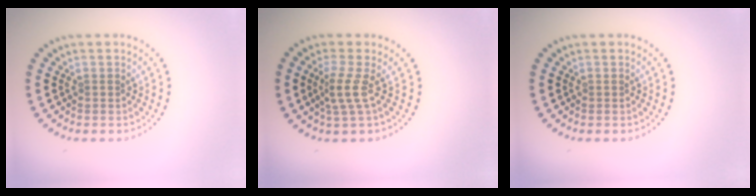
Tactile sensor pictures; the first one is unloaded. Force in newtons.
{"total": 2.4, "press": 1.6, "slide": 1.8}
{"total": 0.0}